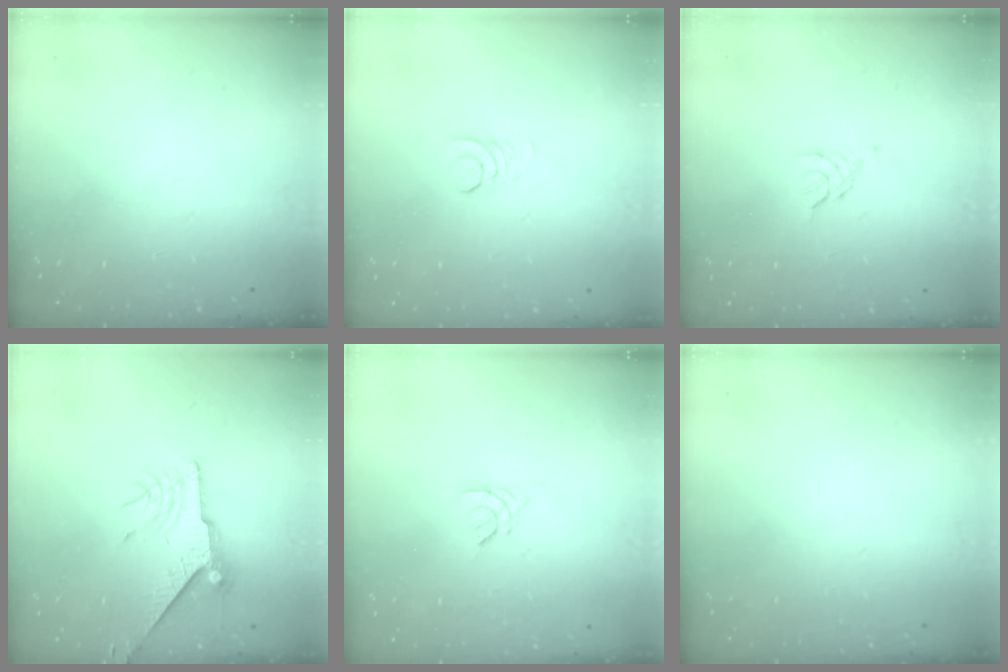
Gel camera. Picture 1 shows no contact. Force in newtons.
{"total": 1.4, "press": 1.4, "slide": 0.2}
{"total": 0.8, "press": 0.7, "slide": 0.3}
{"total": 8.7, "press": 8.7, "slide": 0.6}
{"total": 2.8, "press": 2.7, "slide": 0.5}
{"total": 0.0}